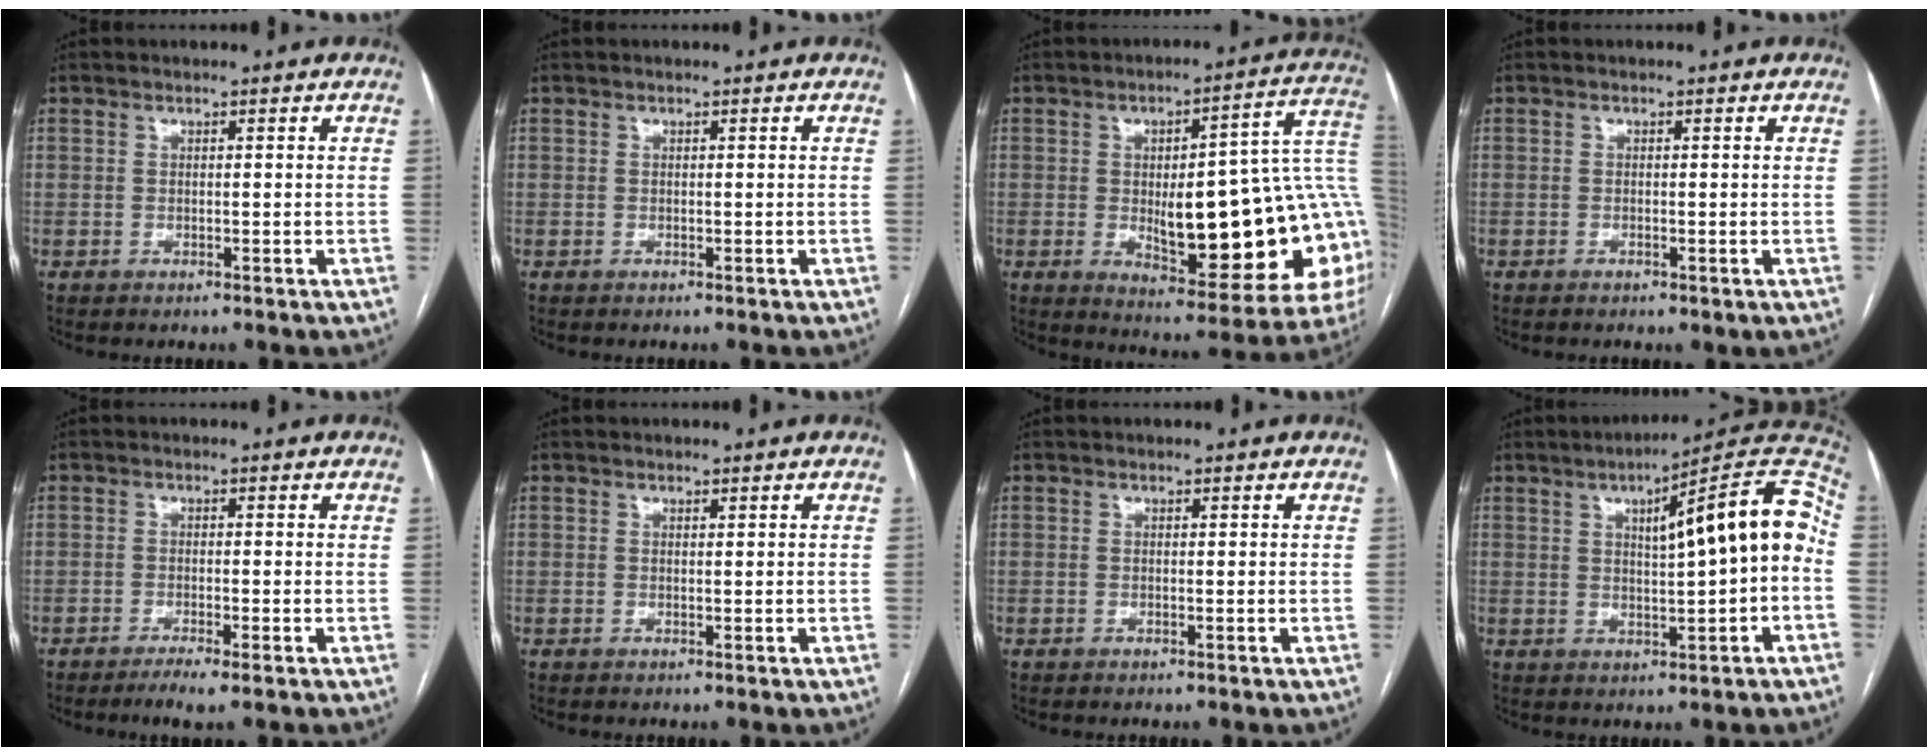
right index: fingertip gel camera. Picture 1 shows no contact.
{"total": 0.0}
{"total": 25.0, "force": [-1.9, 6.6, 24.0], "torque": [-0.237, 0.021, -0.010]}
{"total": 0.7, "force": [-0.3, 0.4, 0.4], "torque": [-0.008, 0.000, -0.003]}
{"total": 2.8, "force": [-1.8, 0.0, 2.1], "torque": [-0.037, -0.006, -0.033]}
{"total": 0.0}
{"total": 0.0}
{"total": 15.0, "force": [1.7, 1.7, 14.8], "torque": [-0.200, 0.040, 0.019]}